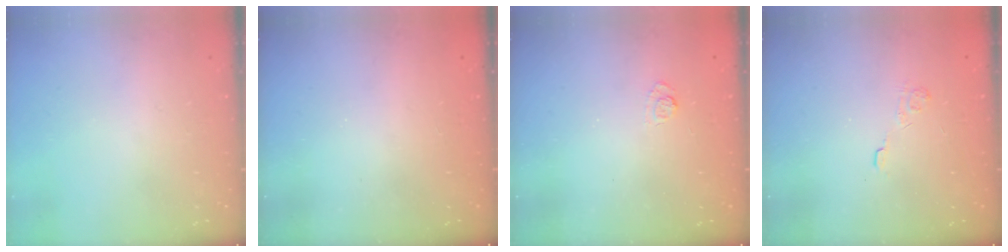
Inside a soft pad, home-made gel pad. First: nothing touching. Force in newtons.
{"total": 2.4, "press": 2.3, "slide": 0.7}
{"total": 2.9, "press": 2.5, "slide": 1.5}
{"total": 2.3, "press": 1.8, "slide": 1.4}